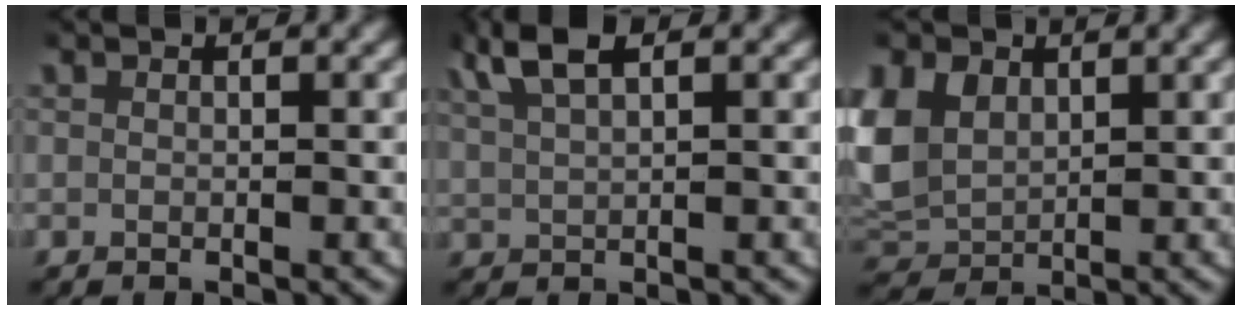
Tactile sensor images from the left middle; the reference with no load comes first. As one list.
[{"total": 4.0, "force": [2.8, 1.3, 2.5], "torque": [-0.061, 0.006, 0.052]}, {"total": 7.2, "force": [1.2, 6.1, 3.5], "torque": [-0.119, -0.021, 0.035]}]